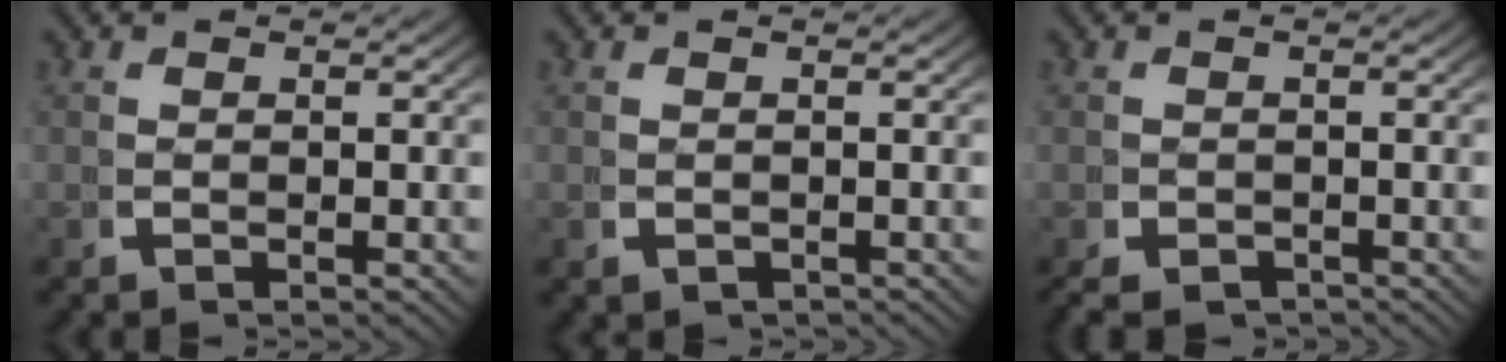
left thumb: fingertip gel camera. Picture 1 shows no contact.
{"total": 1.2, "force": [-0.7, 0.8, 0.4], "torque": [-0.008, -0.007, -0.006]}
{"total": 2.2, "force": [-1.9, 1.0, 0.7], "torque": [-0.009, -0.013, -0.027]}